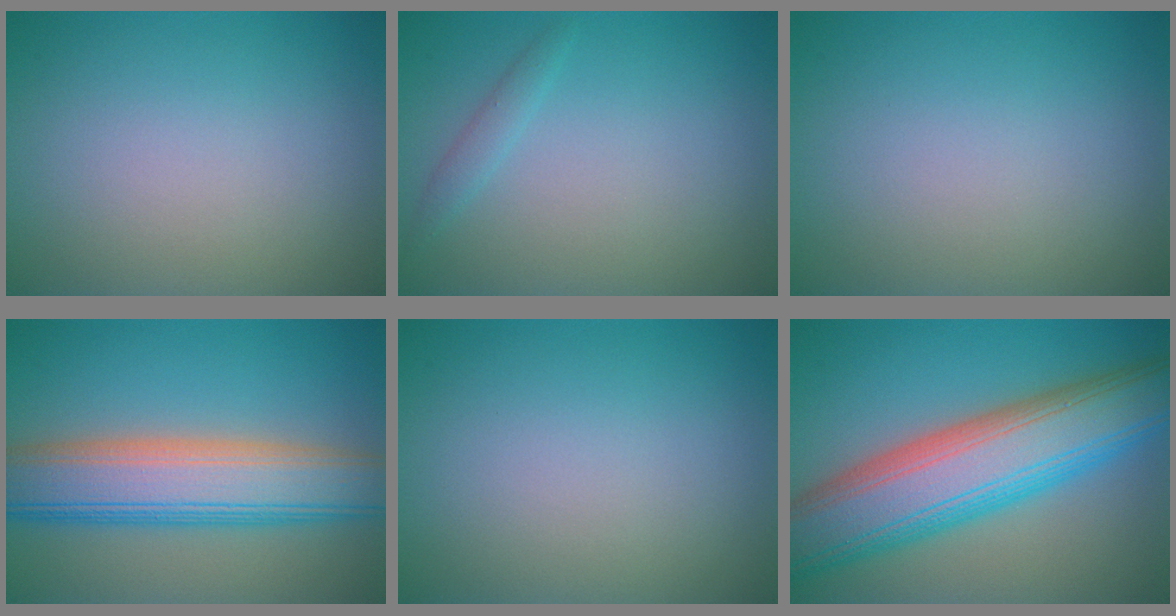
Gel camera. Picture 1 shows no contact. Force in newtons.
{"total": 1.0, "press": 1.0, "slide": 0.1}
{"total": 0.0}
{"total": 9.1, "press": 9.0, "slide": 0.6}
{"total": 0.0}
{"total": 12.1, "press": 12.1, "slide": 0.5}